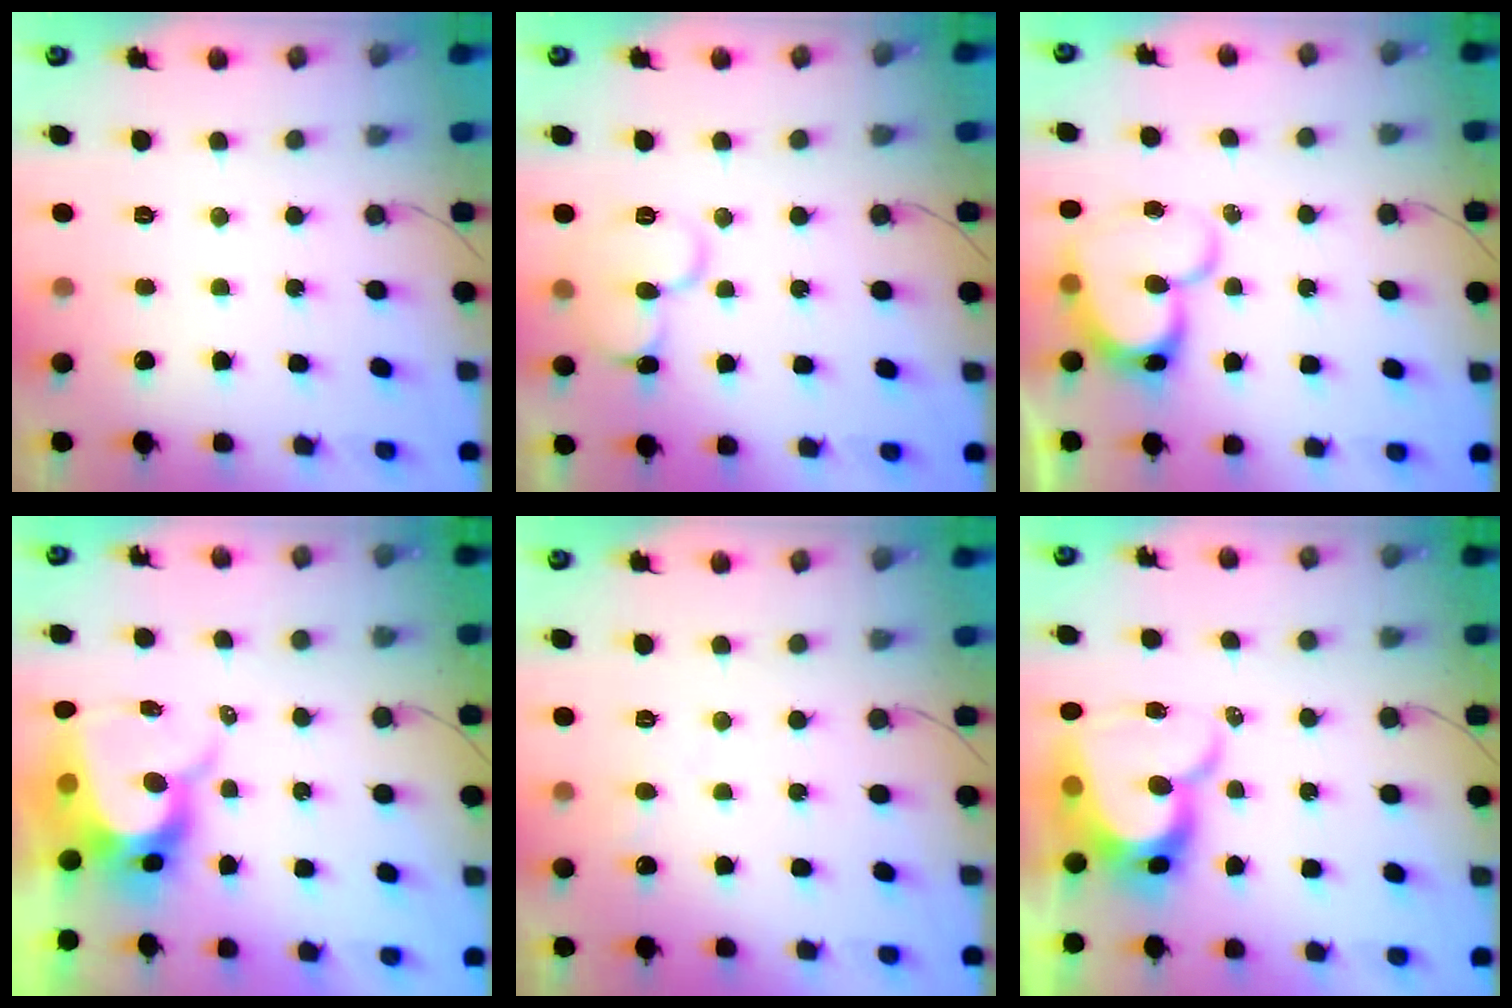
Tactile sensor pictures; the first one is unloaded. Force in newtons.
{"total": 10.7, "press": 10.7, "slide": 1.1}
{"total": 14.9, "press": 14.8, "slide": 1.5}
{"total": 12.1, "press": 12.1, "slide": 1.0}
{"total": 3.9, "press": 3.9, "slide": 0.2}
{"total": 14.7, "press": 14.6, "slide": 1.4}